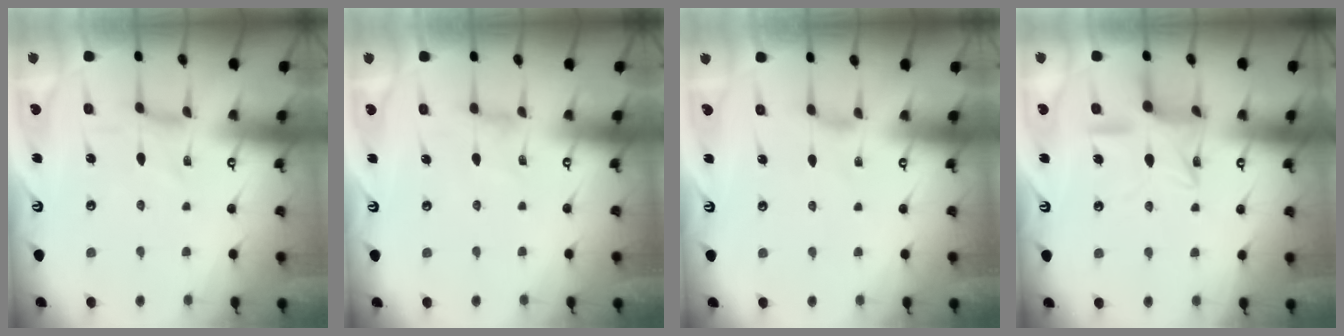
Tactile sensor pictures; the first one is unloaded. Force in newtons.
{"total": 1.4, "press": 1.4, "slide": 0.4}
{"total": 0.7, "press": 0.6, "slide": 0.3}
{"total": 13.2, "press": 13.1, "slide": 1.1}